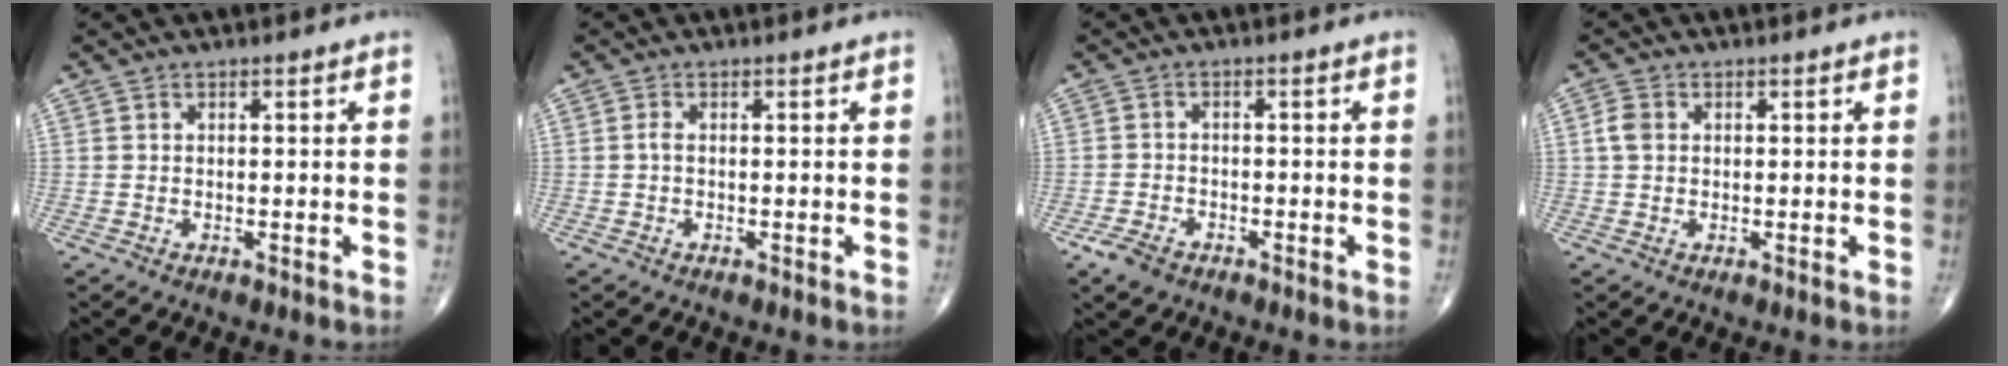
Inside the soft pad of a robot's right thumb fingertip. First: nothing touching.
{"total": 0.8, "force": [-0.1, 0.3, 0.7], "torque": [-0.016, 0.000, -0.005]}
{"total": 3.6, "force": [-2.4, 2.1, 1.8], "torque": [-0.038, 0.007, -0.041]}
{"total": 2.7, "force": [0.4, 2.0, 1.7], "torque": [-0.037, 0.007, 0.006]}